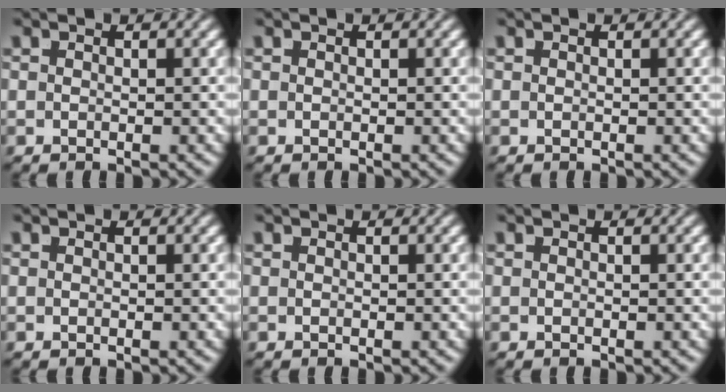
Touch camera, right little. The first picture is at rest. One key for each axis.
{"total": 0.0}
{"total": 0.0}
{"total": 0.0}
{"total": 0.0}
{"total": 0.0}